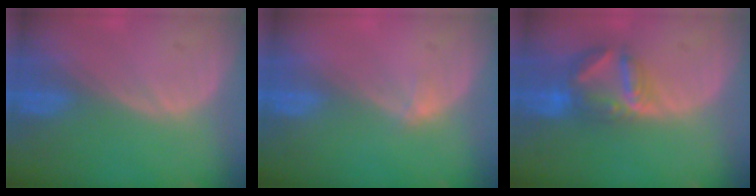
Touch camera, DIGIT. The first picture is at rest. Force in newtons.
{"total": 1.1, "press": 0.8, "slide": 0.7}
{"total": 6.9, "press": 6.4, "slide": 2.5}